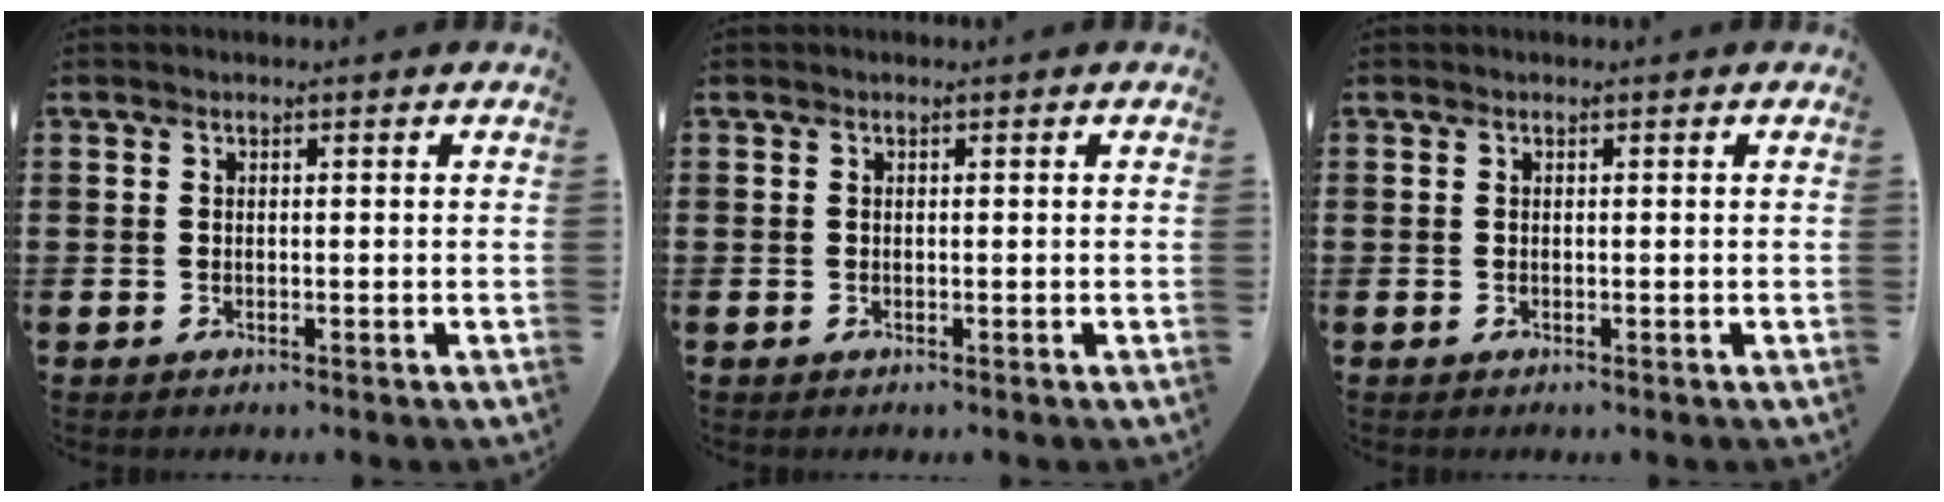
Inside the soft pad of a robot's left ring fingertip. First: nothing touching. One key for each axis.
{"total": 0.0}
{"total": 0.0}